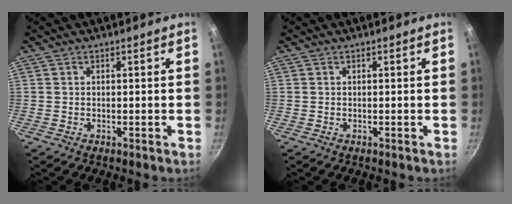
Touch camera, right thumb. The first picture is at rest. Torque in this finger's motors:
{"motor_torque": [0.00, 0.00, 0.00, 0.00, 0.01]}